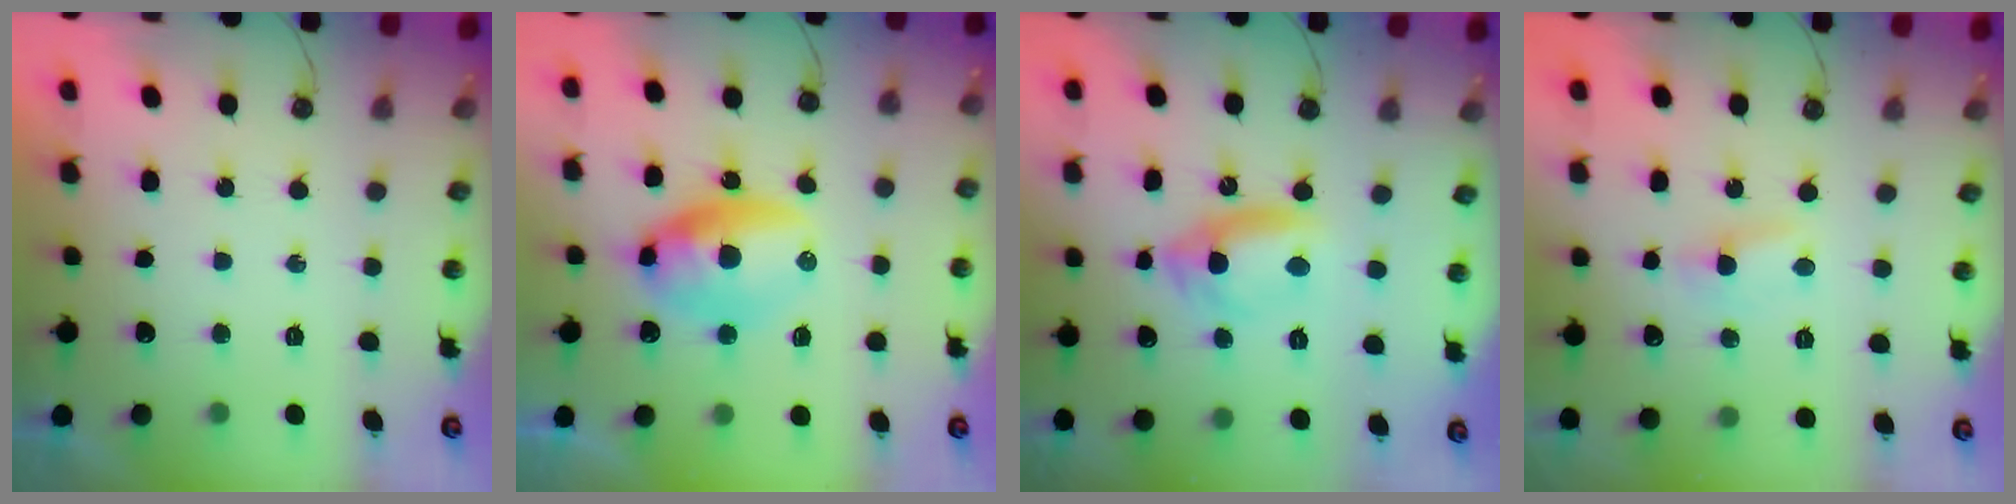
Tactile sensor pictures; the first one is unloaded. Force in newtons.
{"total": 15.3, "press": 11.5, "slide": 10.2}
{"total": 12.7, "press": 11.1, "slide": 6.1}
{"total": 2.7, "press": 2.7, "slide": 0.2}